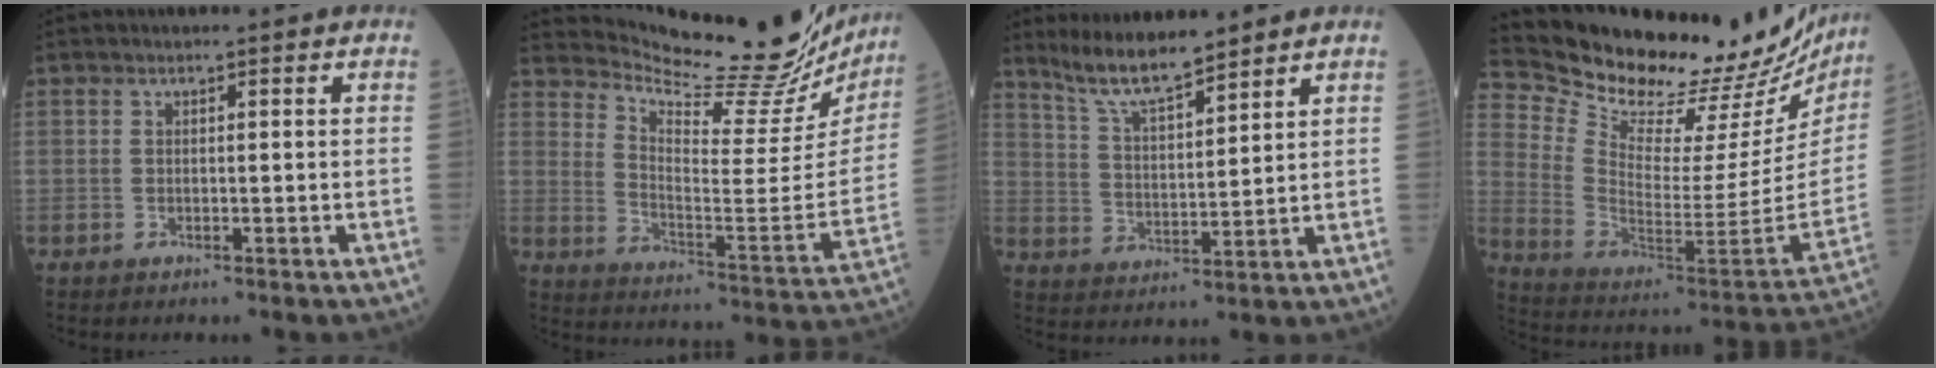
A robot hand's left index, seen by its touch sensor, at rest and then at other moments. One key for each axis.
{"total": 24.4, "fx": 23.0, "fy": 3.6, "fz": 7.3, "tx": -0.116, "ty": -0.091, "tz": 0.302}
{"total": 8.5, "fx": 7.6, "fy": 0.6, "fz": 3.7, "tx": -0.080, "ty": 0.003, "tz": 0.148}
{"total": 33.3, "fx": 30.0, "fy": 7.1, "fz": 12.4, "tx": -0.221, "ty": -0.109, "tz": 0.408}